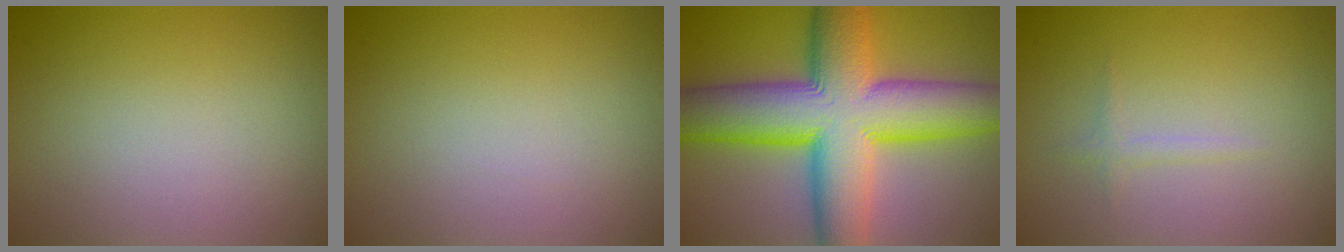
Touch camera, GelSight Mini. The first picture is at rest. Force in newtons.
{"total": 0.0}
{"total": 14.8, "press": 14.8, "slide": 0.4}
{"total": 0.8, "press": 0.8, "slide": 0.1}